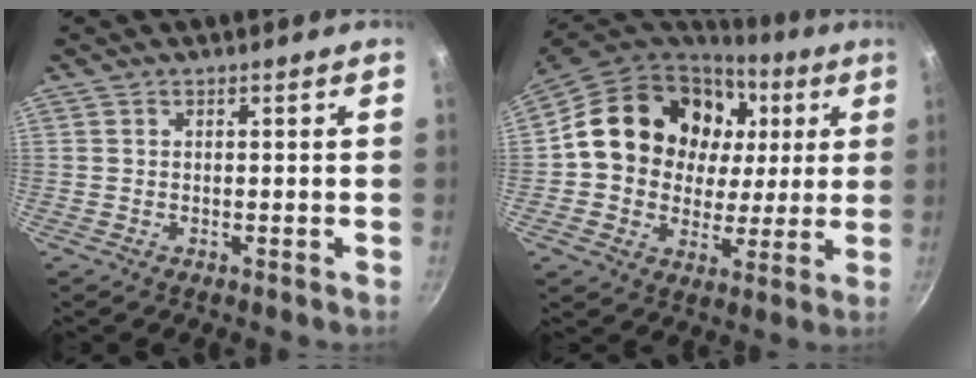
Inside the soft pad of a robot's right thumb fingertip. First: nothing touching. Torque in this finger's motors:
{"motor_torque": [1.72, 3.29, 1.08, -0.62, 0.42]}